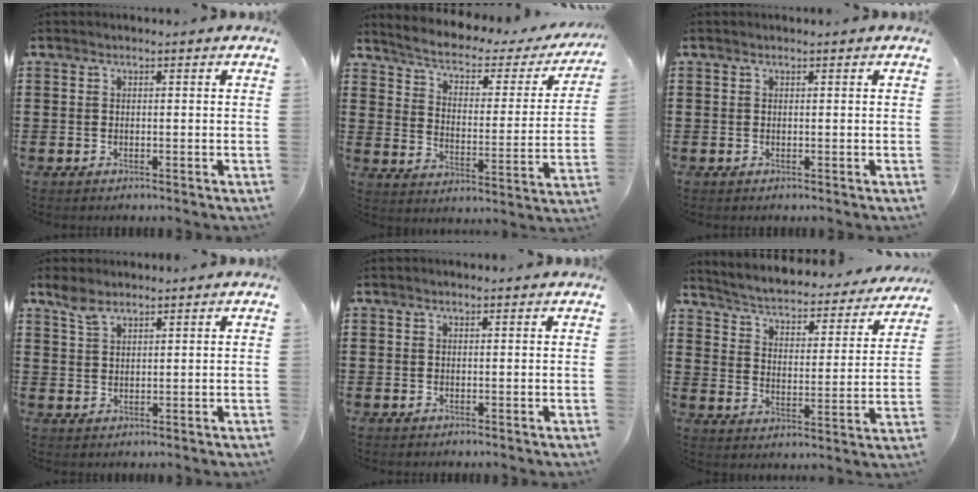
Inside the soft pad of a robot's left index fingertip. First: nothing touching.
{"total": 3.3, "force": [2.2, 1.3, 2.1], "torque": [-0.058, -0.022, 0.026]}
{"total": 0.0}
{"total": 3.0, "force": [2.4, 1.2, 1.4], "torque": [-0.034, 0.002, 0.045]}
{"total": 0.0}
{"total": 2.7, "force": [2.4, 0.3, 1.1], "torque": [-0.039, -0.030, 0.029]}